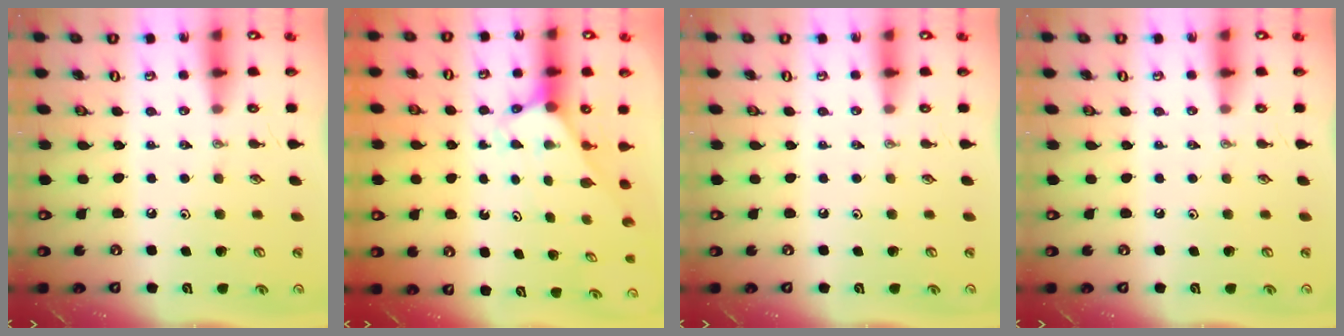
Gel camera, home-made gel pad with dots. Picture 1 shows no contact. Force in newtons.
{"total": 2.6, "press": 2.6, "slide": 0.1}
{"total": 0.0}
{"total": 0.0}